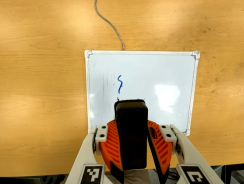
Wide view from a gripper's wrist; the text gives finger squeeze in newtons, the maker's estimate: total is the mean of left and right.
{"total": 9.1, "left": 9.4, "right": 8.8}